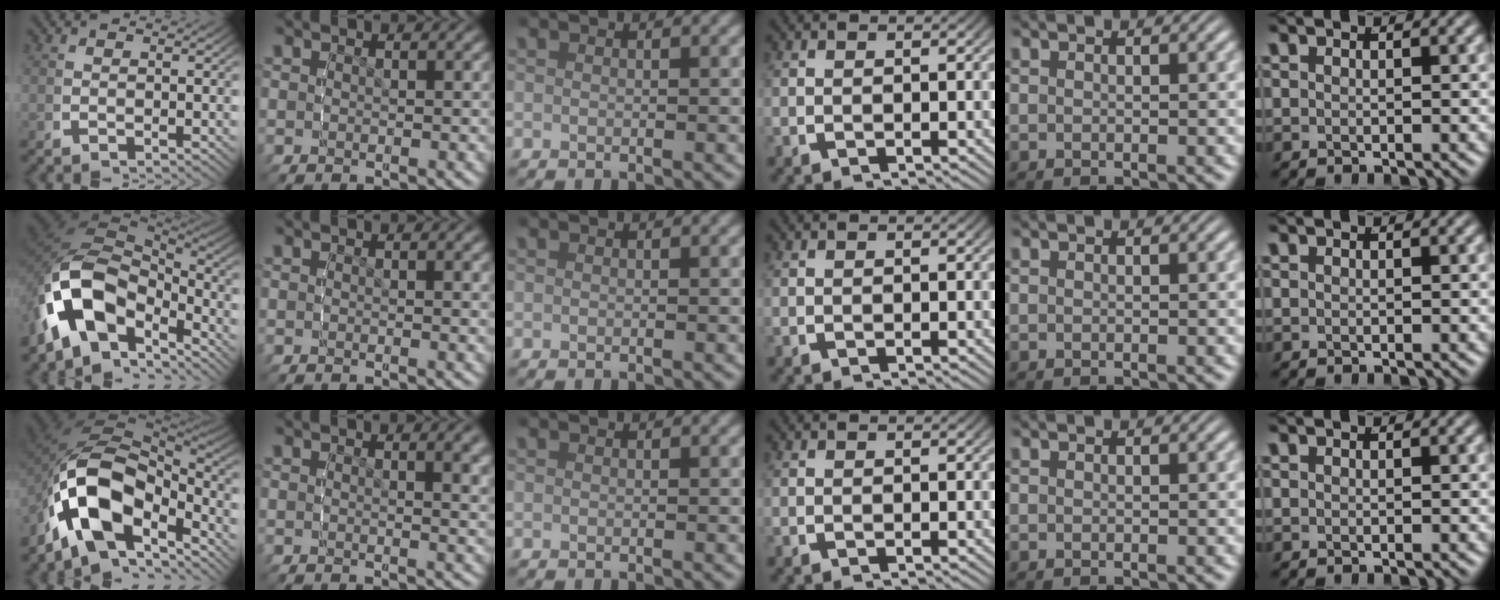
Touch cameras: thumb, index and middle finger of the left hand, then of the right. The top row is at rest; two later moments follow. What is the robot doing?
{"motion": "lift_and_place", "object": "screwdriver"}